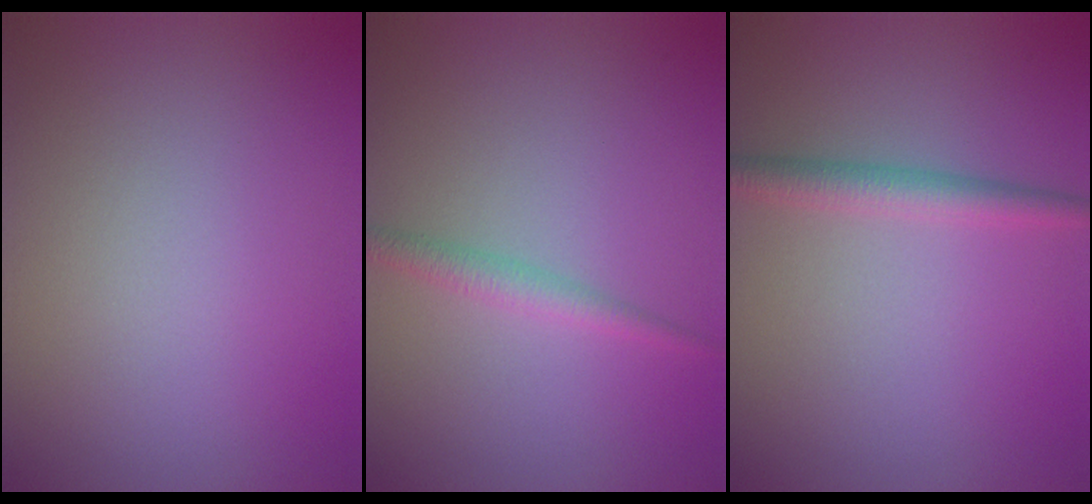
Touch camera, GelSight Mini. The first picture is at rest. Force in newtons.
{"total": 1.6, "press": 1.6, "slide": 0.1}
{"total": 2.4, "press": 2.4, "slide": 0.1}